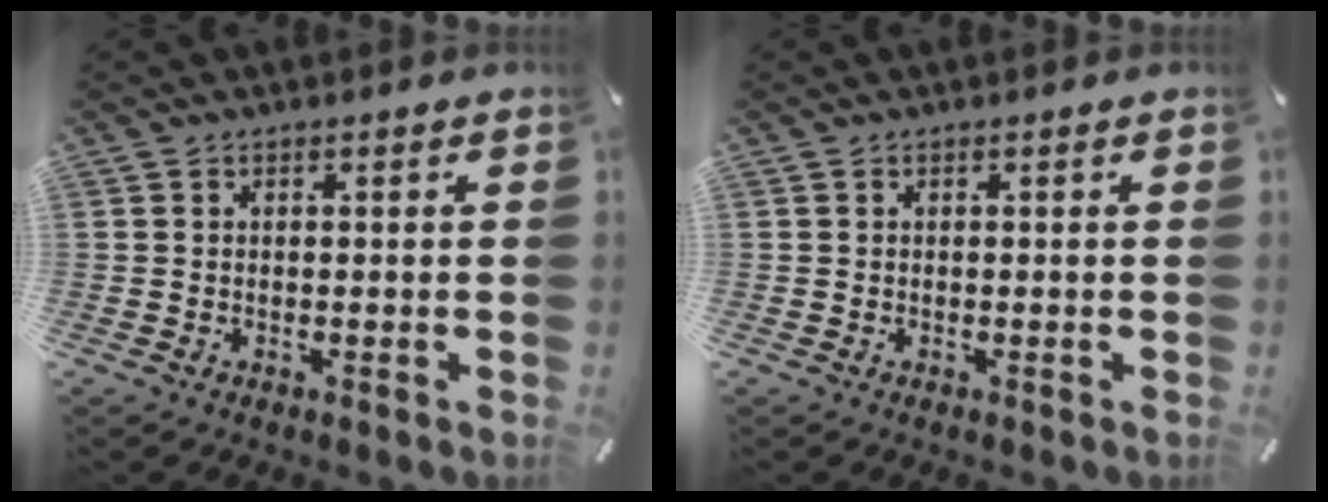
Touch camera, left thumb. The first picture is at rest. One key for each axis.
{"total": 0.0}